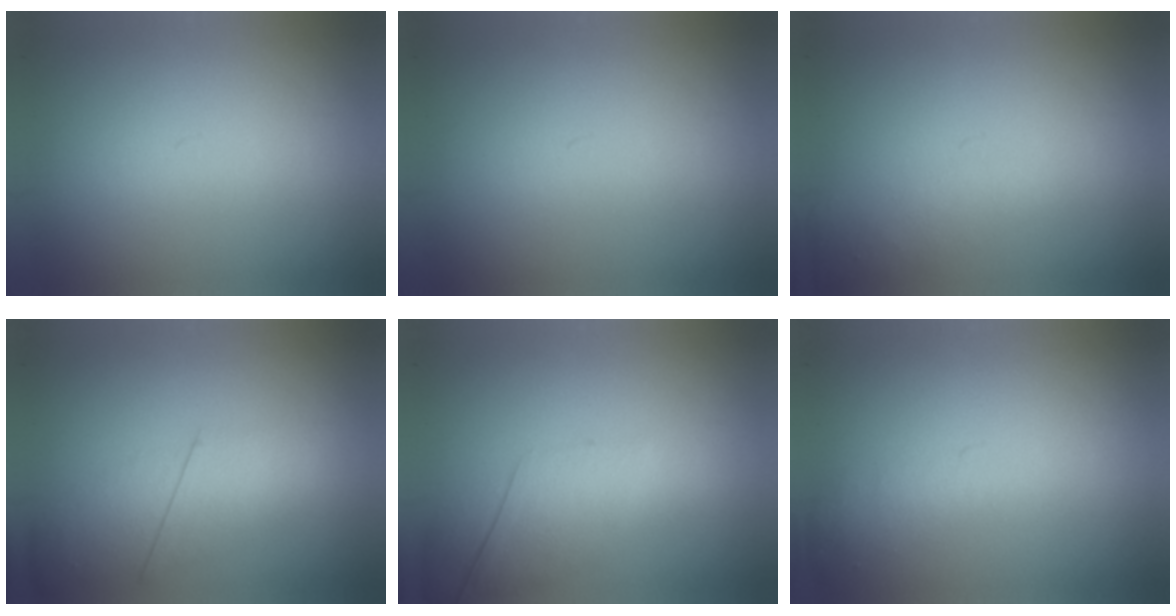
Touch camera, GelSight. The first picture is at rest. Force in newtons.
{"total": 0.0}
{"total": 1.2}
{"total": 2.2}
{"total": 2.2}
{"total": 1.1}